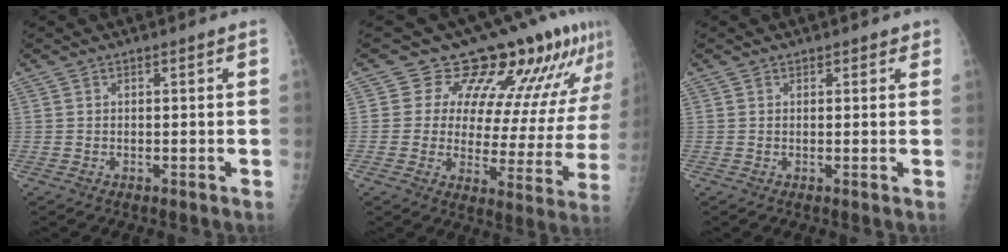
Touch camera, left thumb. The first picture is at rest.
{"total": 18.2, "force": [14.3, 7.9, 8.0], "torque": [-0.045, -0.077, 0.167]}
{"total": 1.1, "force": [0.8, 0.7, 0.0], "torque": [0.015, -0.004, 0.005]}